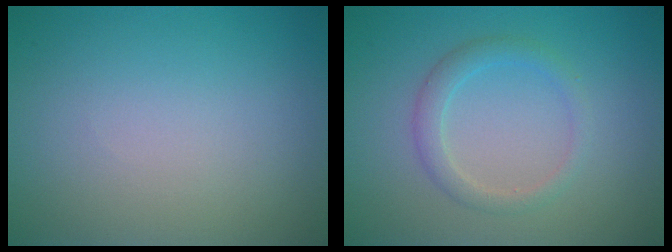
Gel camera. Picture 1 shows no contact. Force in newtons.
{"total": 2.1, "press": 2.1, "slide": 0.2}